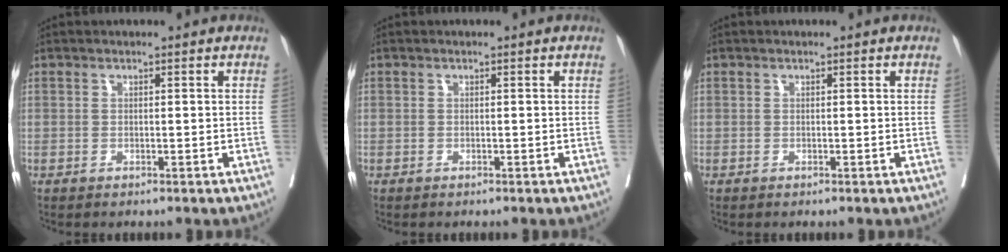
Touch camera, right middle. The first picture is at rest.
{"total": 0.0}
{"total": 0.0}